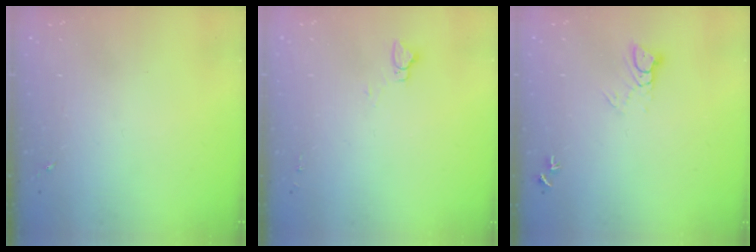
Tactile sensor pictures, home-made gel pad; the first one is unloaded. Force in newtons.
{"total": 4.0, "press": 4.0, "slide": 0.4}
{"total": 4.6, "press": 4.5, "slide": 0.5}